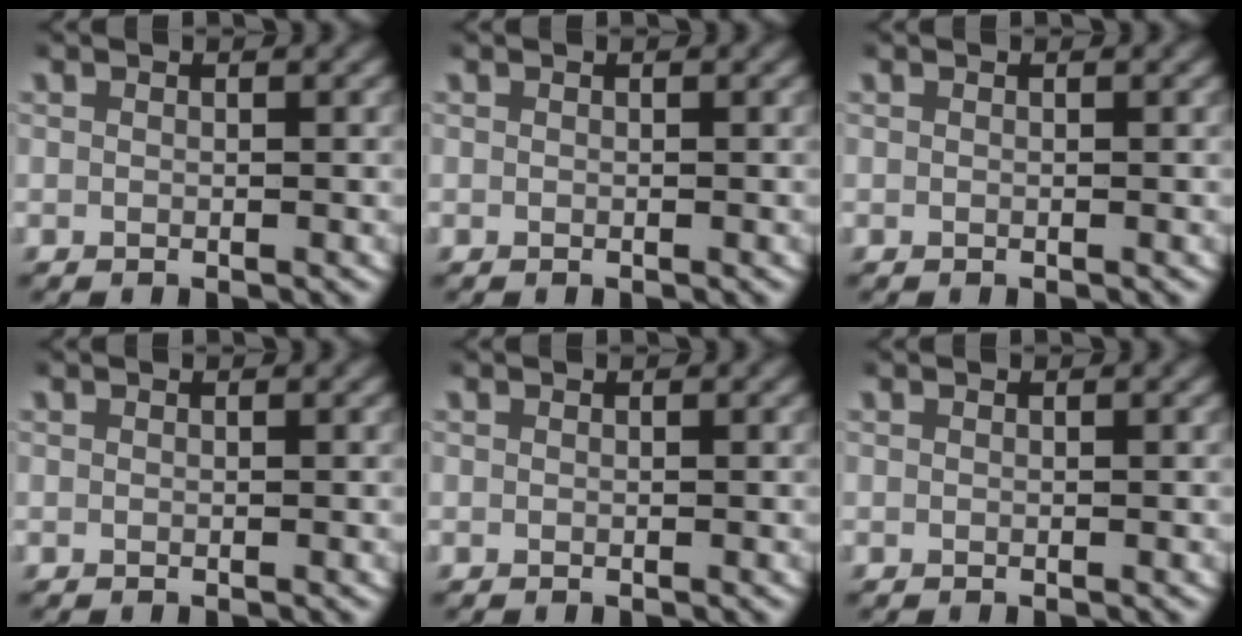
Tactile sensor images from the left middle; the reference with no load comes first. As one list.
[{"total": 0.0}, {"total": 0.0}, {"total": 0.0}, {"total": 0.0}, {"total": 0.0}]